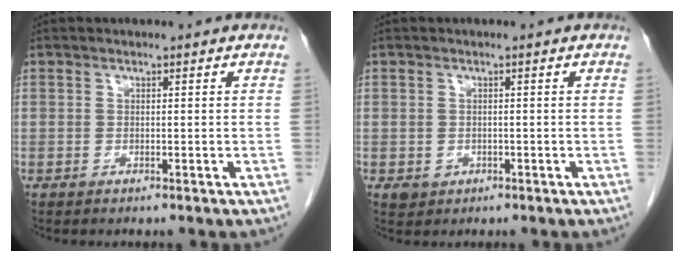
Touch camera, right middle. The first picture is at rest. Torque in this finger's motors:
{"motor_torque": [0.28, -0.09, 0.03, 0.01]}